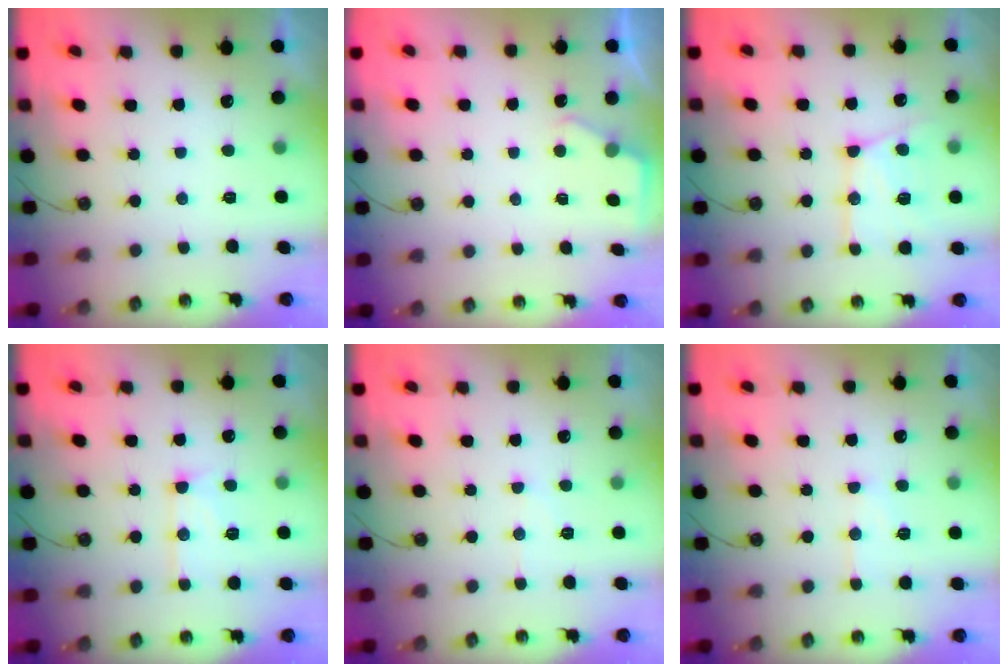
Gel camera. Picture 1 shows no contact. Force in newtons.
{"total": 2.7, "press": 2.7, "slide": 0.4}
{"total": 15.0, "press": 14.9, "slide": 1.6}
{"total": 11.4, "press": 11.4, "slide": 1.0}
{"total": 7.1, "press": 7.0, "slide": 0.8}
{"total": 7.2, "press": 7.2, "slide": 0.6}